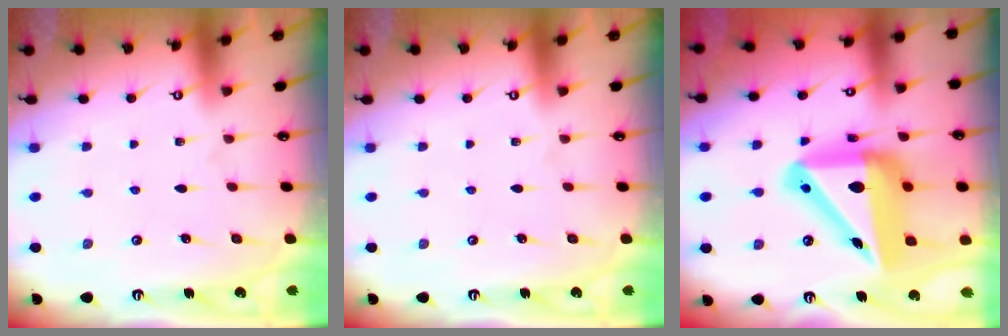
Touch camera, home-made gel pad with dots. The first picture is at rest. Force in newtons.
{"total": 0.0}
{"total": 21.7, "press": 21.4, "slide": 3.5}